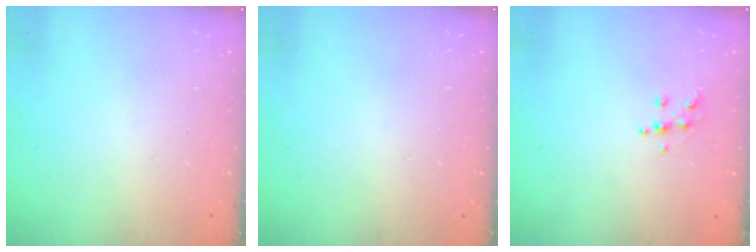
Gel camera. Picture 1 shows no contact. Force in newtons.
{"total": 0.0}
{"total": 6.4, "press": 6.4, "slide": 0.5}